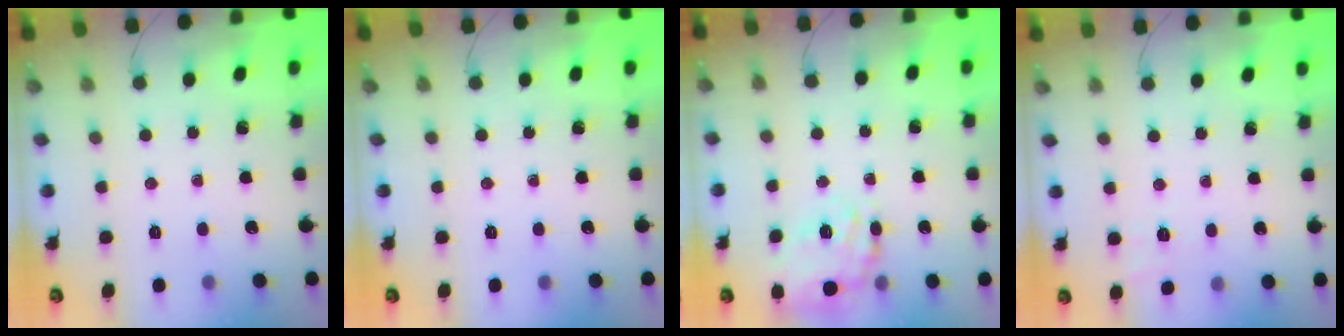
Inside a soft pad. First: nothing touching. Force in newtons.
{"total": 0.0}
{"total": 19.9, "press": 19.7, "slide": 3.0}
{"total": 1.8, "press": 0.5, "slide": 1.7}